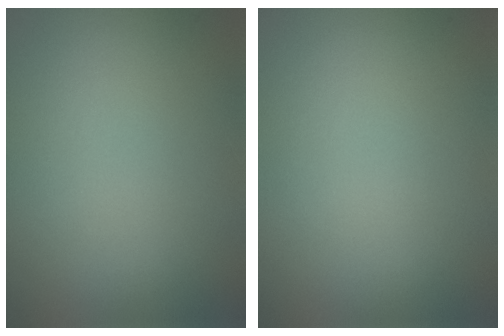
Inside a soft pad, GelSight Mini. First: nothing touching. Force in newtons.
{"total": 0.0}